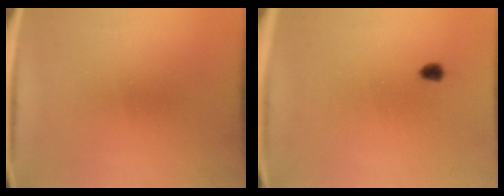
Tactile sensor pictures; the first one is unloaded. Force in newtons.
{"total": 1.7}